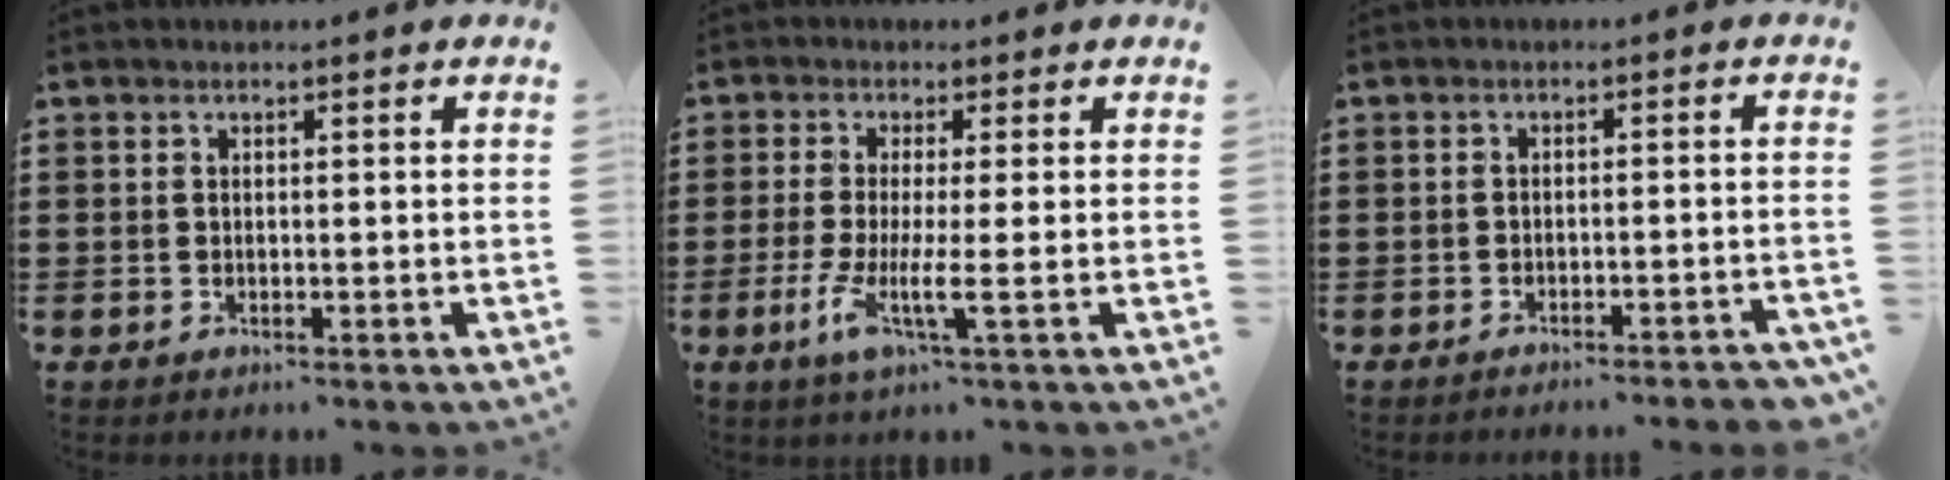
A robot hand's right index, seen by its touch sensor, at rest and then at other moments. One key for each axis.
{"total": 6.0, "fx": -1.6, "fy": -0.1, "fz": 5.8, "tx": -0.122, "ty": -0.023, "tz": -0.032}
{"total": 2.2, "fx": -2.0, "fy": -0.1, "fz": 0.7, "tx": -0.013, "ty": 0.002, "tz": -0.042}